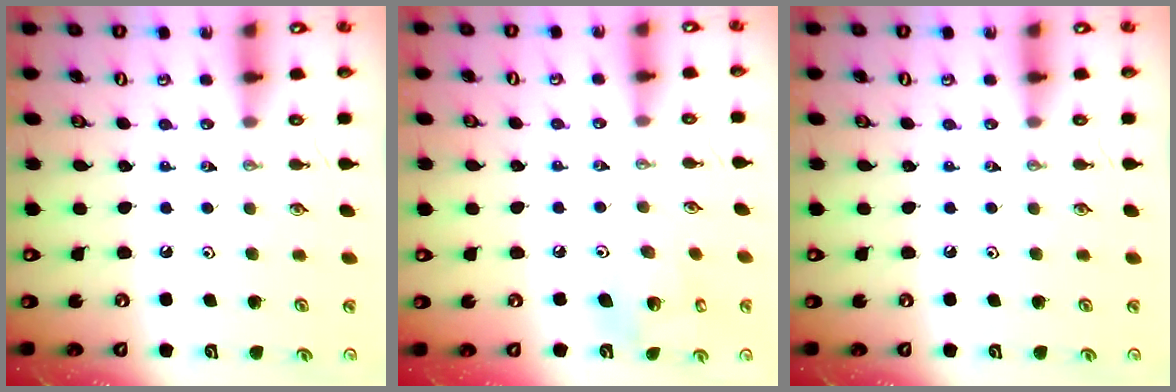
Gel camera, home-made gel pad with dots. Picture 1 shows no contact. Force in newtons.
{"total": 7.9, "press": 7.9, "slide": 0.1}
{"total": 0.0}